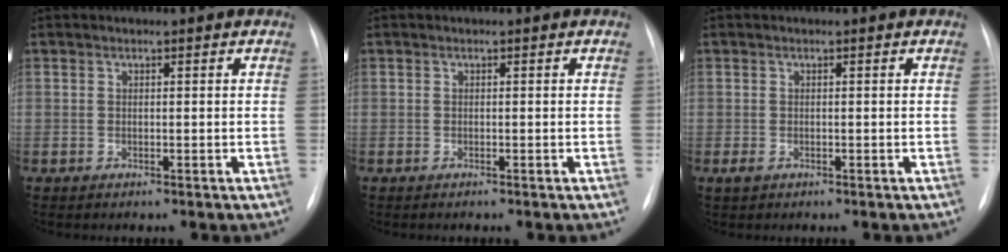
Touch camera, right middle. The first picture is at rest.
{"total": 0.0}
{"total": 0.9, "force": [-0.4, 0.6, 0.6], "torque": [-0.011, -0.001, -0.002]}